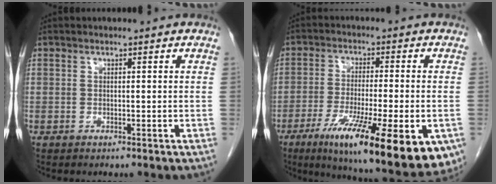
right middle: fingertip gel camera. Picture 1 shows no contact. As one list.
[{"total": 22.3, "force": [-11.7, 4.5, 18.5], "torque": [-0.213, -0.039, -0.173]}]